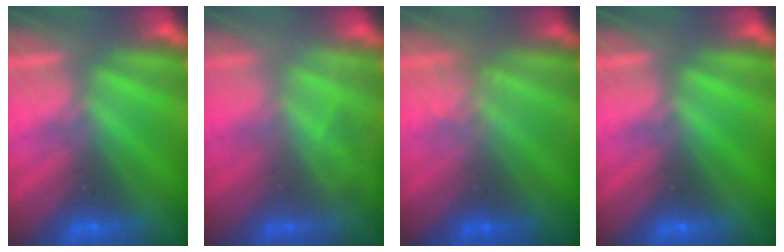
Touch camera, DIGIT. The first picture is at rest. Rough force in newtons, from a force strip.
{"total": 2.6}
{"total": 1.1}
{"total": 0.0}